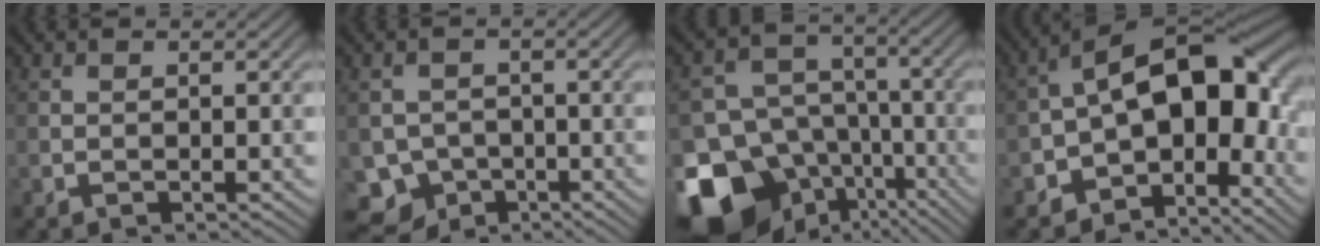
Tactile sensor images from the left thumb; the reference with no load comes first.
{"total": 5.7, "force": [-2.8, 4.7, 1.7], "torque": [-0.029, -0.009, -0.053]}
{"total": 18.6, "force": [-10.4, 13.7, 7.1], "torque": [-0.185, -0.053, -0.155]}
{"total": 13.7, "force": [-2.8, 8.0, 10.8], "torque": [-0.146, 0.014, -0.065]}